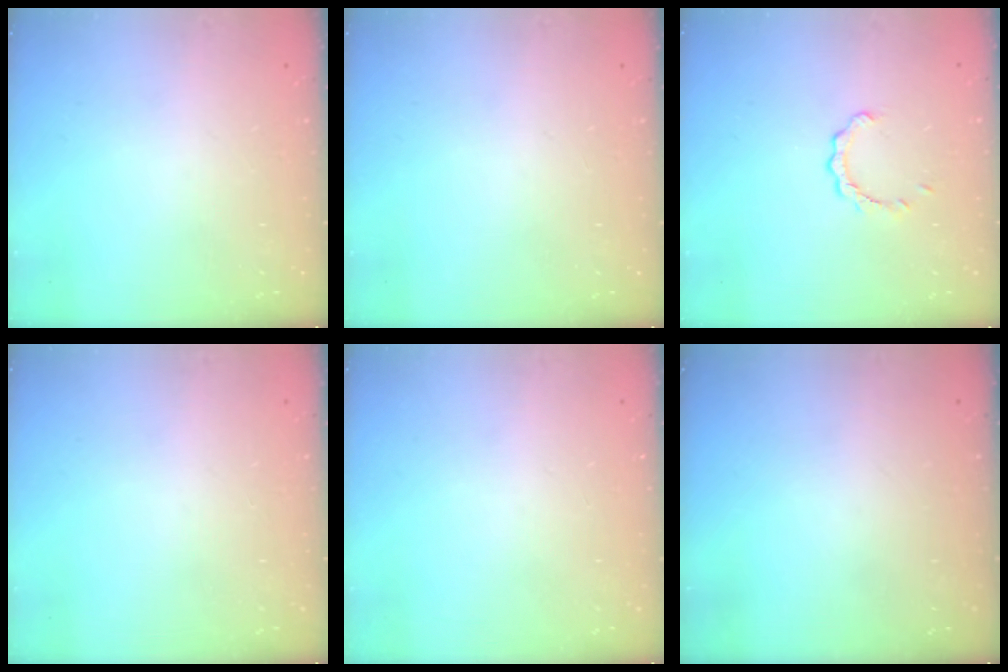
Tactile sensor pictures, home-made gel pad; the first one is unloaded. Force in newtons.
{"total": 0.0}
{"total": 2.7, "press": 2.7, "slide": 0.3}
{"total": 0.0}
{"total": 0.0}
{"total": 0.0}